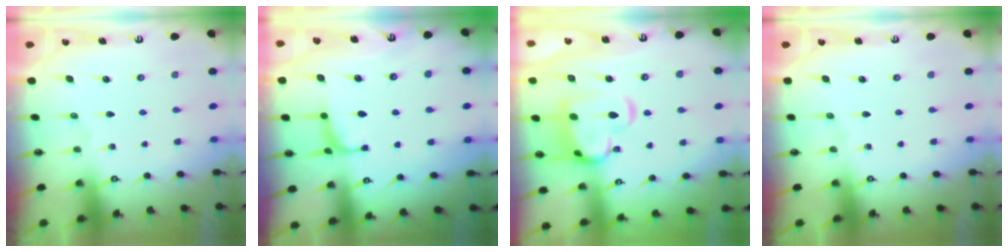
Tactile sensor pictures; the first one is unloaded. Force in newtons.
{"total": 0.0}
{"total": 8.3, "press": 8.1, "slide": 1.6}
{"total": 0.0}